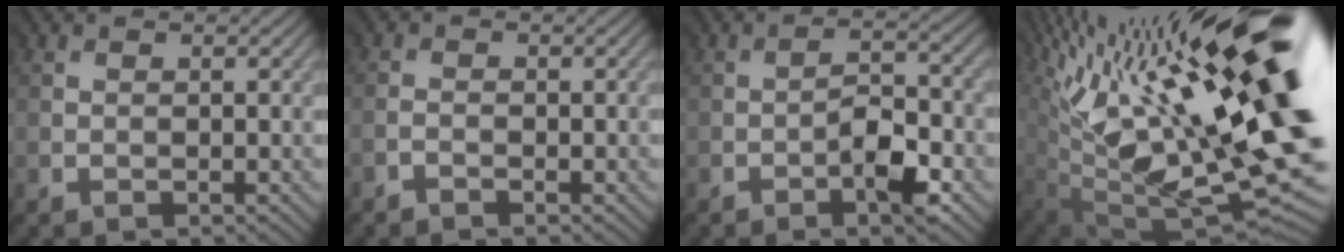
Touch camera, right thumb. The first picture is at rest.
{"total": 1.1, "force": [-1.1, -0.3, -0.2], "torque": [-0.002, 0.001, -0.024]}
{"total": 5.1, "force": [-2.8, 1.2, 4.0], "torque": [-0.072, 0.003, -0.049]}
{"total": 20.9, "force": [7.4, 6.1, 18.5], "torque": [-0.279, 0.017, 0.130]}